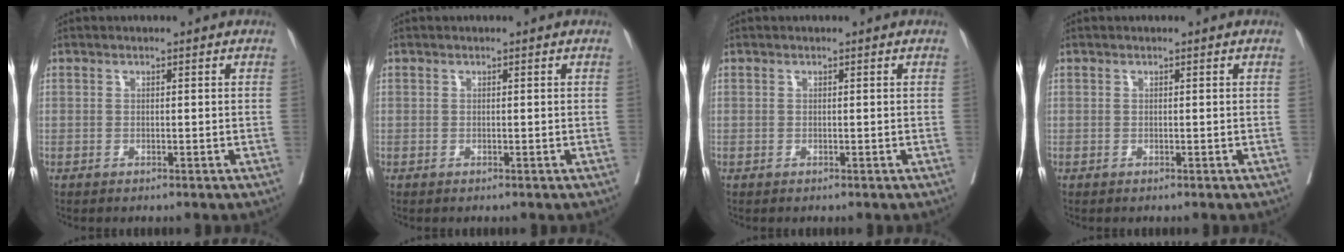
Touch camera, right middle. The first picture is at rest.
{"total": 0.0}
{"total": 0.0}
{"total": 0.0}